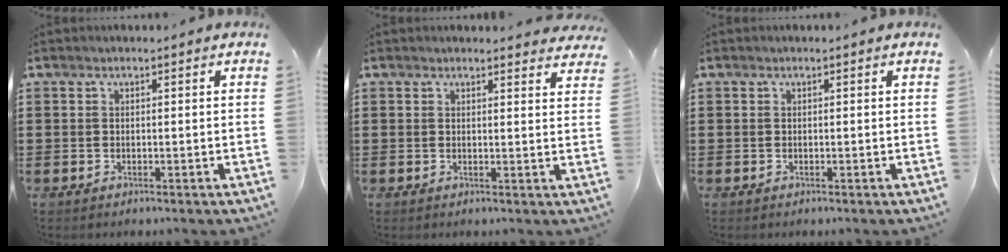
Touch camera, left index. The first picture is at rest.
{"total": 2.0, "force": [2.0, 0.1, 0.4], "torque": [-0.005, -0.005, 0.037]}
{"total": 0.0}